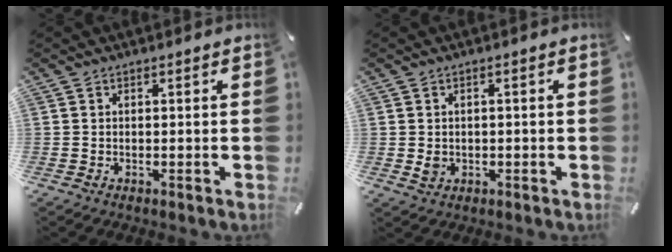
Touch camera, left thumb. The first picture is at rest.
{"total": 2.2, "force": [-0.5, 1.9, 1.1], "torque": [-0.011, -0.001, -0.010]}